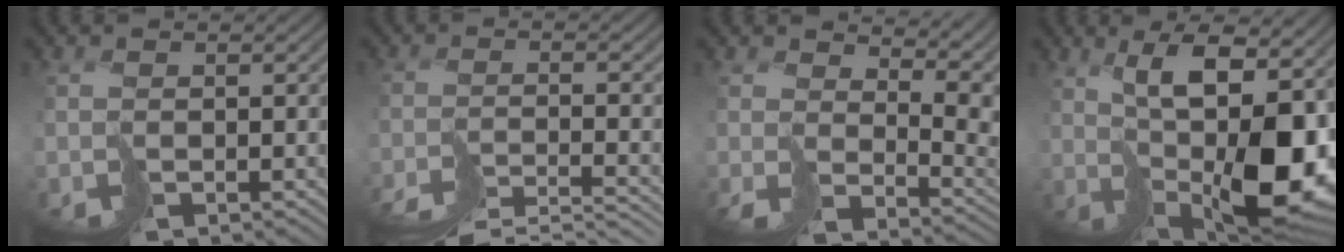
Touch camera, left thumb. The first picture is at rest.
{"total": 7.4, "force": [-6.6, -0.2, 3.3], "torque": [-0.040, 0.003, -0.100]}
{"total": 10.7, "force": [5.8, 5.6, 7.0], "torque": [-0.125, -0.011, 0.131]}
{"total": 13.1, "force": [2.9, 5.0, 11.7], "torque": [-0.166, -0.004, 0.065]}